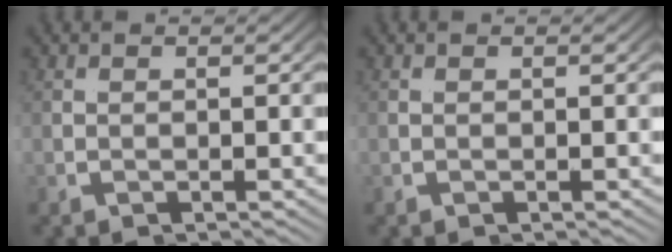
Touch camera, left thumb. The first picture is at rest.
{"total": 0.0}